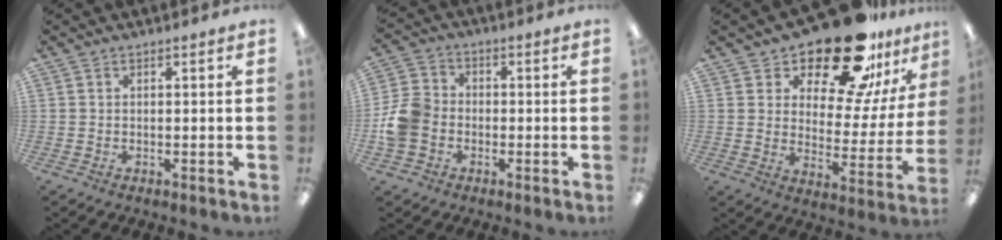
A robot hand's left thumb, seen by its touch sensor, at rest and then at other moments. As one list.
[{"total": 8.9, "force": [-2.6, 7.3, 4.3], "torque": [-0.088, 0.030, -0.047]}, {"total": 21.4, "force": [17.1, 7.1, 10.8], "torque": [-0.178, -0.120, 0.291]}]